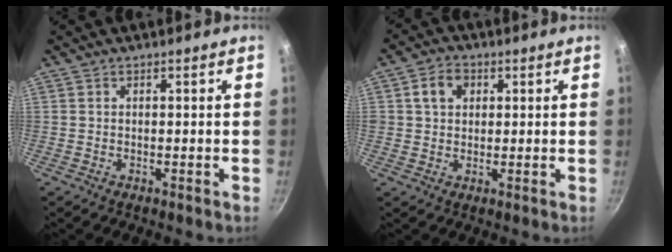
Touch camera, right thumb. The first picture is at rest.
{"total": 5.1, "force": [1.4, 4.1, 2.6], "torque": [-0.024, 0.007, 0.020]}